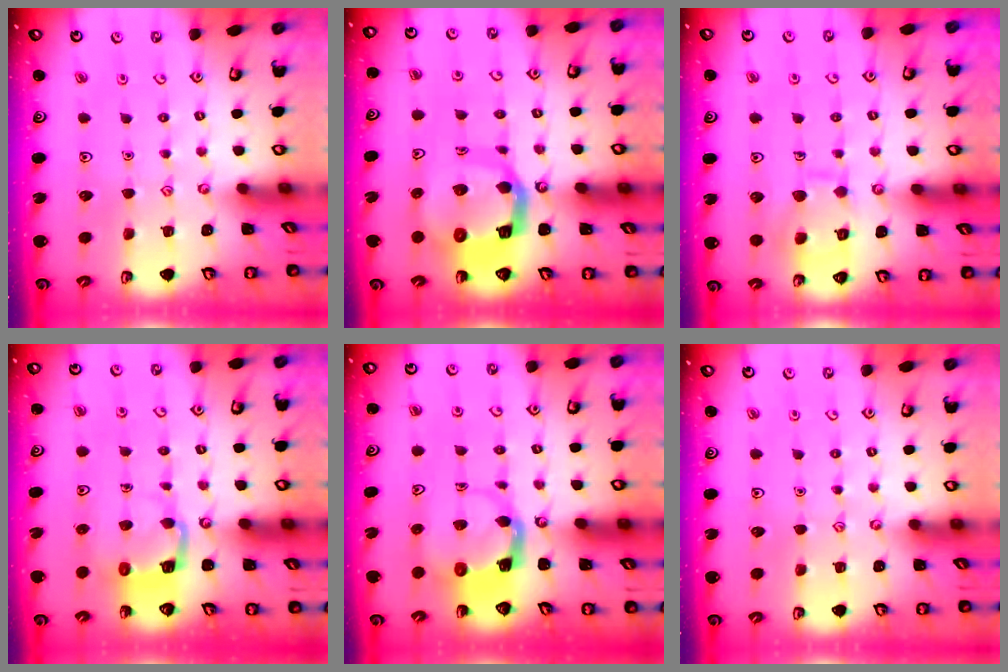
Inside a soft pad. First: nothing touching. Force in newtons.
{"total": 11.1, "press": 11.0, "slide": 1.5}
{"total": 9.6, "press": 9.6, "slide": 0.1}
{"total": 4.5, "press": 4.5, "slide": 0.1}
{"total": 4.0, "press": 3.9, "slide": 0.6}
{"total": 0.0}